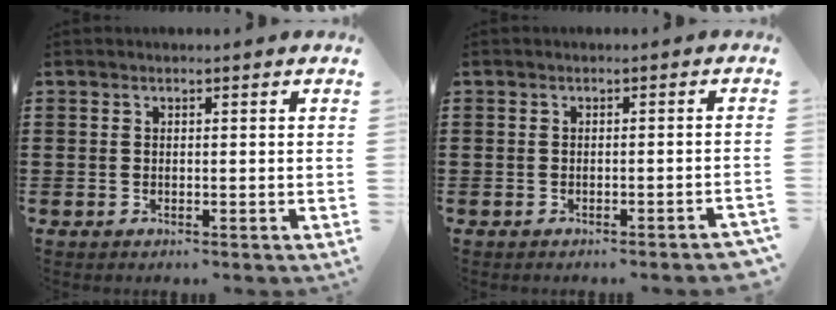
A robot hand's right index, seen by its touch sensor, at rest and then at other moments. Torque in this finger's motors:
{"motor_torque": [1.95, 0.19, 1.05, 0.01]}